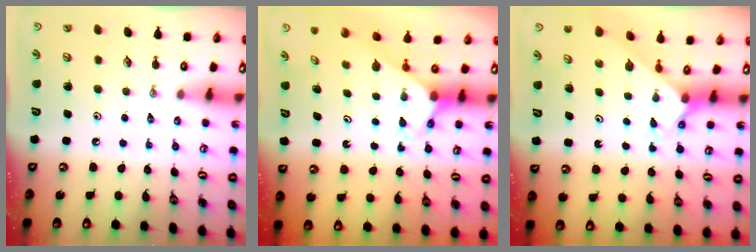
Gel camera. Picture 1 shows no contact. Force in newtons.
{"total": 2.6, "press": 2.6, "slide": 0.2}
{"total": 2.1, "press": 2.1, "slide": 0.2}